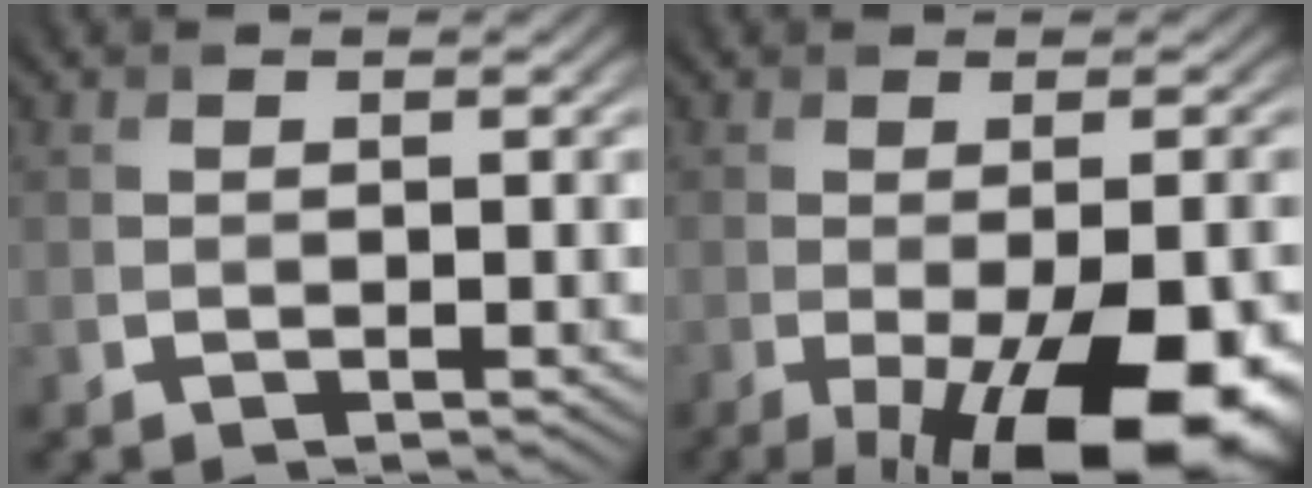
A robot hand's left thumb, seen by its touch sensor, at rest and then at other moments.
{"total": 15.8, "force": [-7.1, 6.0, 12.9], "torque": [-0.169, -0.033, -0.070]}